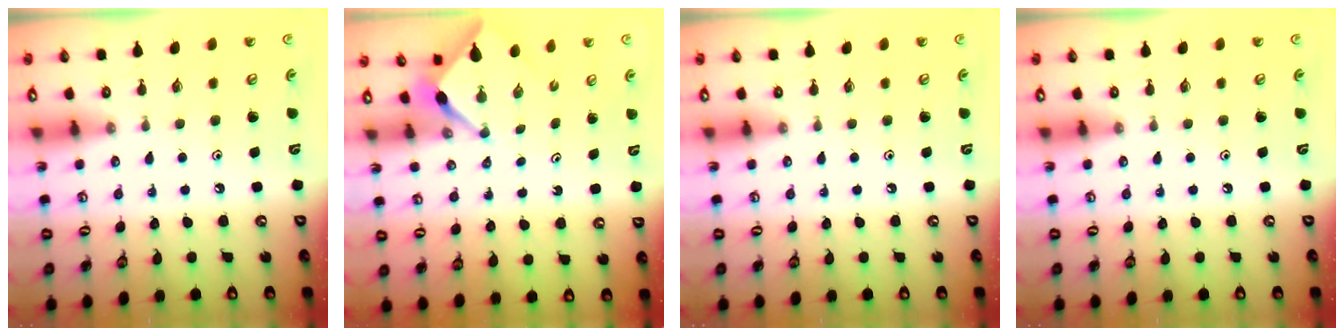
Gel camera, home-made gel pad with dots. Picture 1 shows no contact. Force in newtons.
{"total": 2.6, "press": 2.6, "slide": 0.3}
{"total": 0.0}
{"total": 0.0}